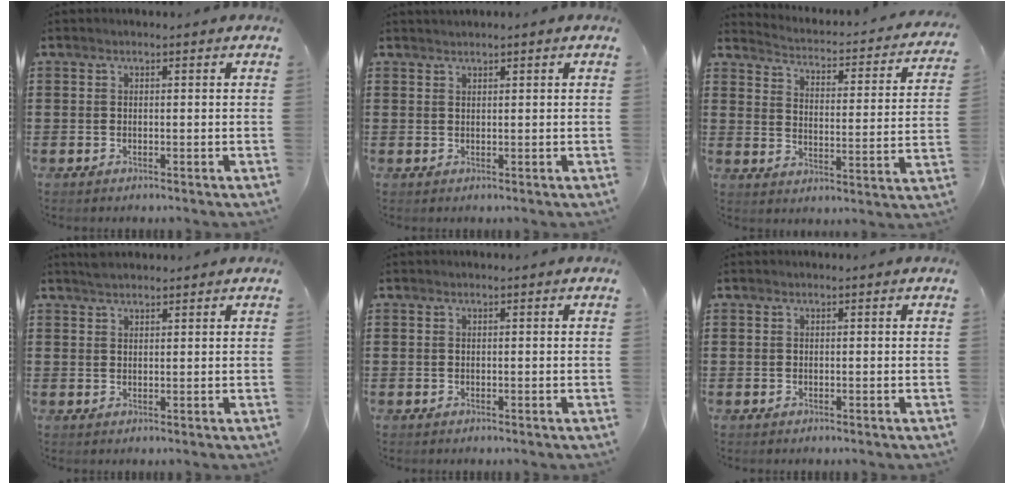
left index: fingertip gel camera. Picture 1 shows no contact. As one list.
[{"total": 0.8, "force": [0.7, 0.0, 0.2], "torque": [-0.005, -0.001, 0.015]}, {"total": 2.1, "force": [2.1, 0.0, 0.3], "torque": [-0.027, -0.030, 0.023]}, {"total": 1.7, "force": [1.6, 0.4, 0.3], "torque": [-0.009, 0.001, 0.032]}, {"total": 0.0}, {"total": 0.0}]